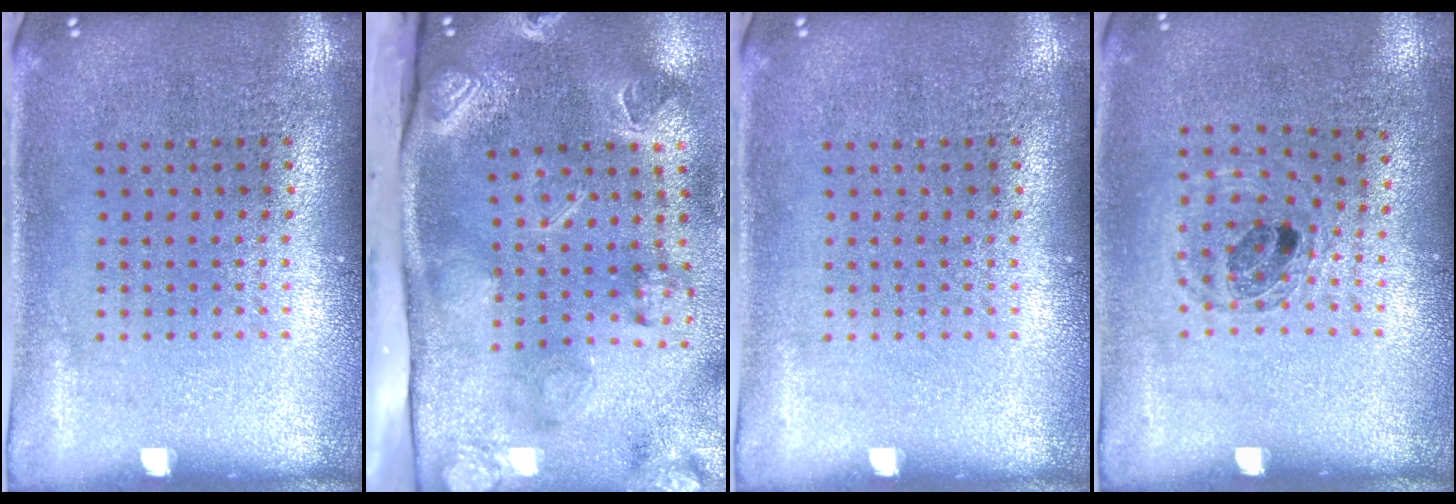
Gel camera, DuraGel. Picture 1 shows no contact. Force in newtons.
{"total": 4.0, "press": 3.1, "slide": 2.5}
{"total": 0.0}
{"total": 0.9, "press": 0.9, "slide": 0.1}